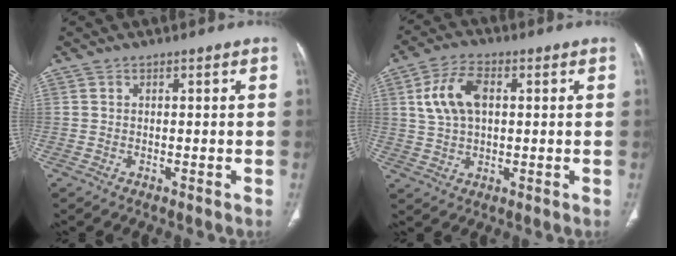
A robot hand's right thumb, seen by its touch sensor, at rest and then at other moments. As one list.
[{"total": 9.2, "force": [2.1, 5.4, 7.1], "torque": [-0.140, 0.010, 0.041]}]